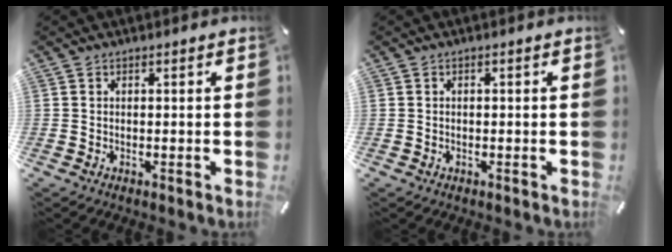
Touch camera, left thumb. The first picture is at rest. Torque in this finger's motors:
{"motor_torque": [-0.45, 0.03, 0.09, 0.46, -0.05]}